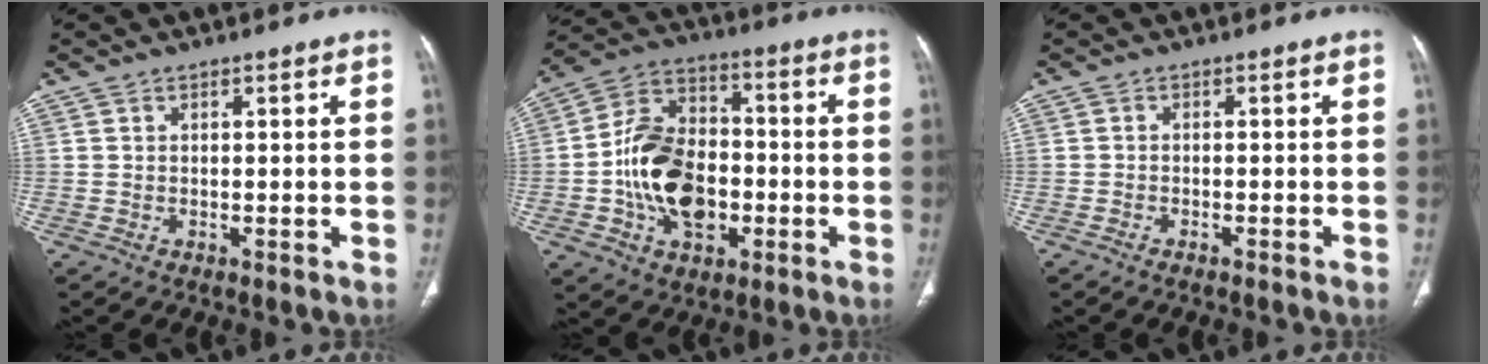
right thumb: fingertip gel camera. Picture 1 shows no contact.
{"total": 16.9, "force": [-3.2, 11.6, 11.9], "torque": [-0.183, 0.031, -0.056]}
{"total": 1.3, "force": [-1.1, 0.1, 0.8], "torque": [-0.016, 0.003, -0.014]}